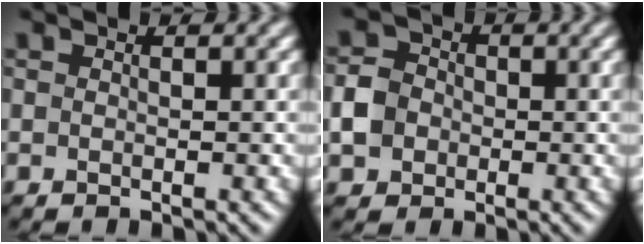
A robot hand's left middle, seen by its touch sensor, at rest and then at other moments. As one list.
[{"total": 3.3, "force": [-1.5, 2.8, 1.1], "torque": [-0.016, 0.008, -0.033]}]